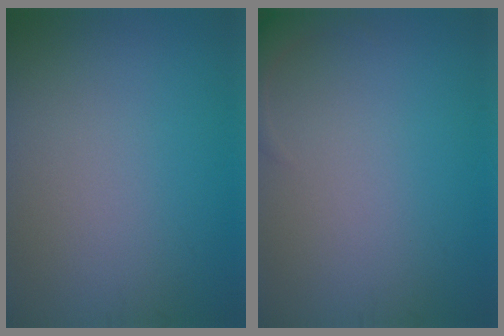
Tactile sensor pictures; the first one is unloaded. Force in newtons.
{"total": 1.7, "press": 1.7, "slide": 0.2}